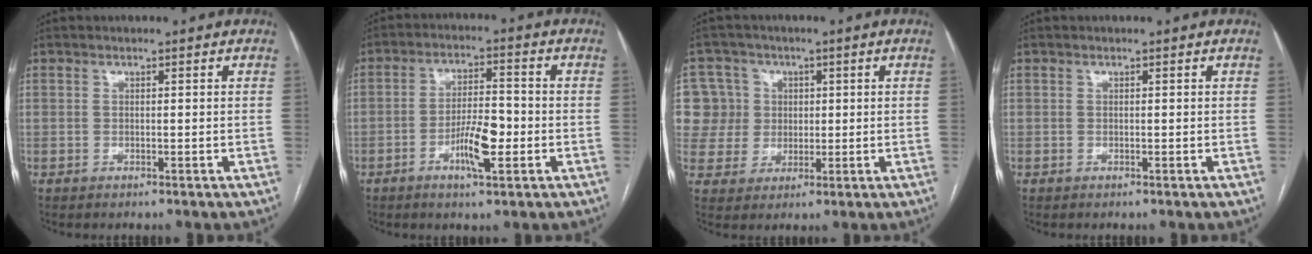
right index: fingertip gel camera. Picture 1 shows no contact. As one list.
[{"total": 7.1, "force": [-2.5, 1.6, 6.5], "torque": [-0.121, 0.002, -0.042]}, {"total": 9.6, "force": [2.1, 9.3, 1.2], "torque": [-0.035, 0.038, 0.049]}, {"total": 0.0}]